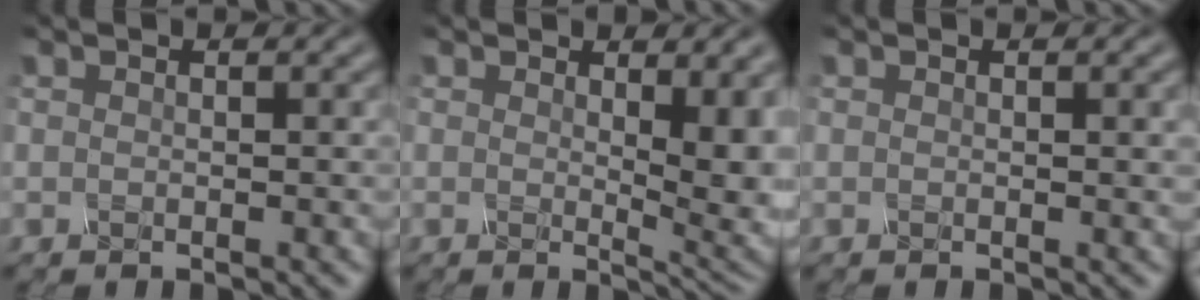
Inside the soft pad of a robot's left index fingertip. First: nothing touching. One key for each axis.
{"total": 5.6, "fx": 1.0, "fy": 1.8, "fz": 5.2, "tx": -0.064, "ty": -0.012, "tz": 0.022}
{"total": 0.9, "fx": 0.2, "fy": 0.1, "fz": 0.8, "tx": -0.009, "ty": 0.000, "tz": 0.001}